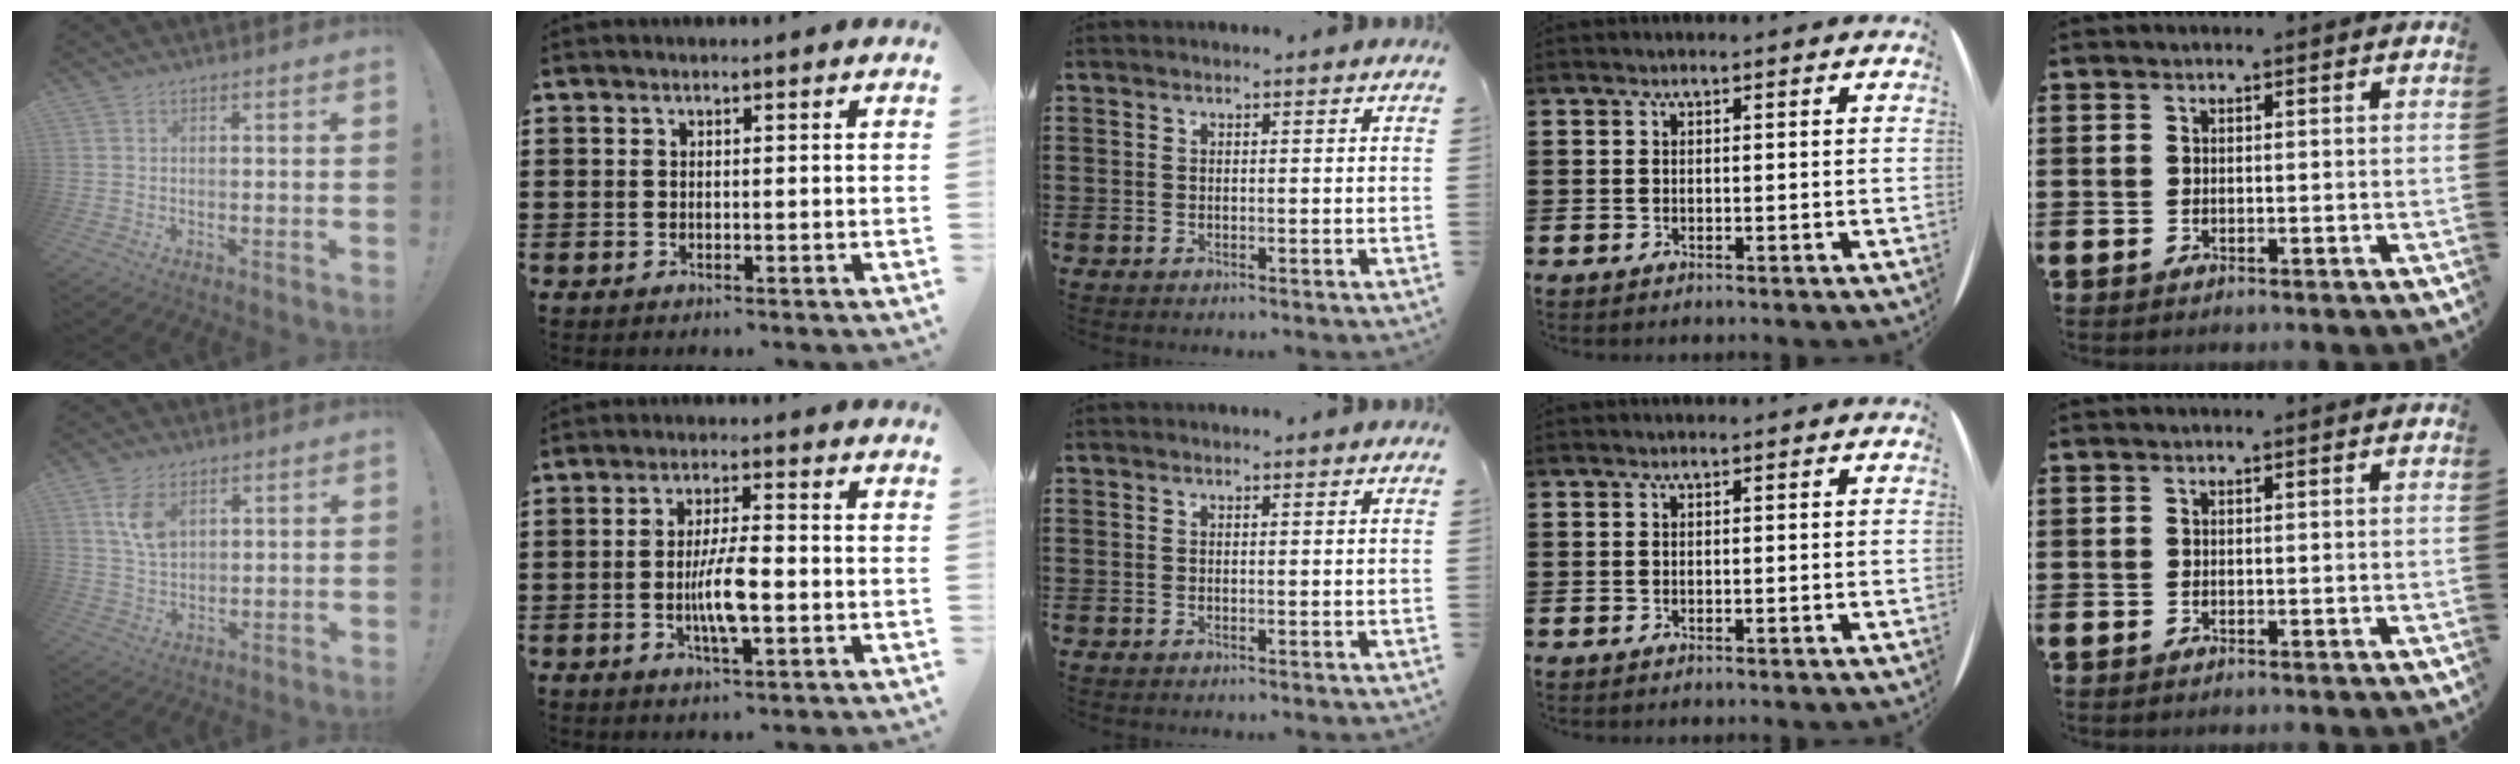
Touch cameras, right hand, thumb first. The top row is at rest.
{"thumb": {"total": 8.0, "force": [3.7, 4.6, 5.3], "torque": [-0.077, -0.016, 0.069]}, "index": {"total": 6.7, "force": [-1.5, 1.6, 6.3], "torque": [-0.129, -0.004, -0.031]}}